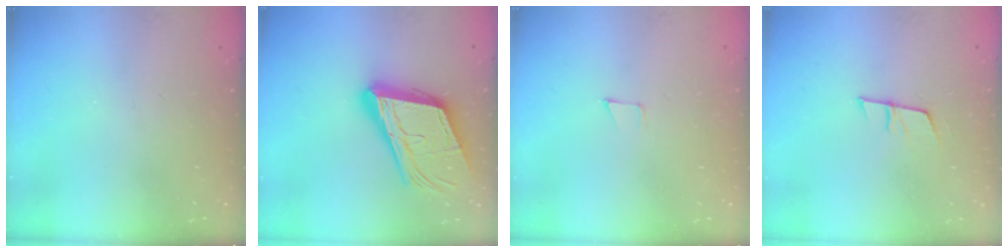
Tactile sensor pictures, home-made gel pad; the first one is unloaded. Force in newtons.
{"total": 20.7, "press": 20.5, "slide": 3.2}
{"total": 2.6, "press": 2.6, "slide": 0.2}
{"total": 7.2, "press": 7.1, "slide": 0.5}